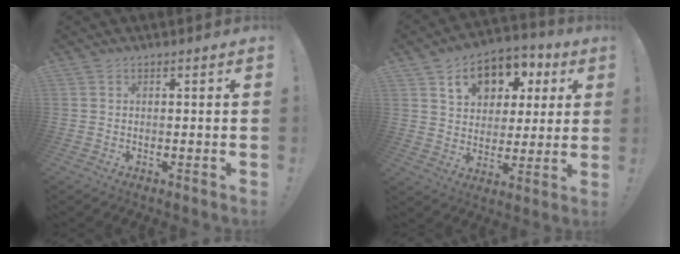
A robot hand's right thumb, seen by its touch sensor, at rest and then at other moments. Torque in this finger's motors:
{"motor_torque": [1.64, 1.67, 0.46, 0.08, 0.07]}